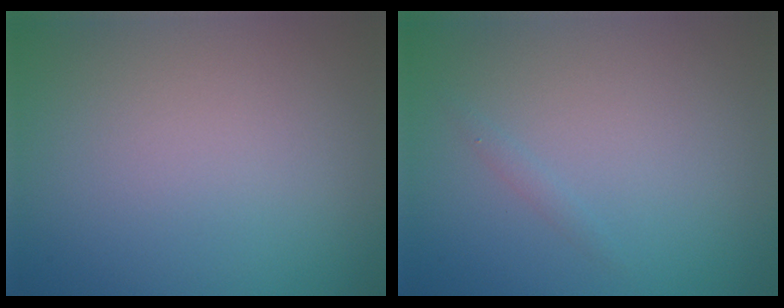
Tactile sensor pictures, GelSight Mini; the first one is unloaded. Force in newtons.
{"total": 0.5, "press": 0.5, "slide": 0.0}